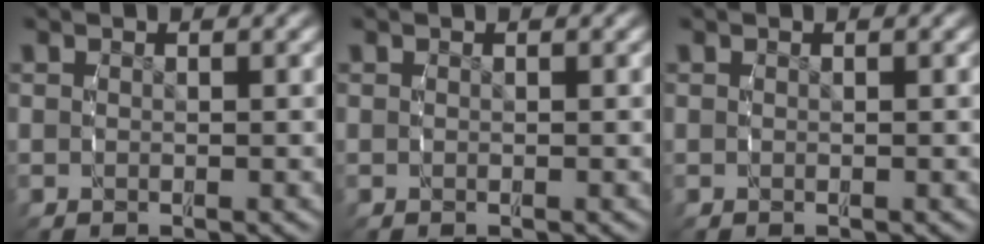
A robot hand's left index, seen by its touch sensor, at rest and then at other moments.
{"total": 0.0}
{"total": 0.0}